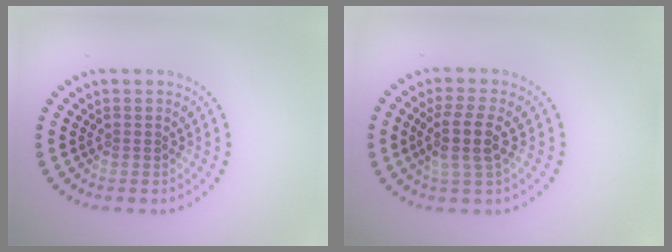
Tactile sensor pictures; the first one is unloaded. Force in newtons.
{"total": 3.0, "press": 2.6, "slide": 1.5}